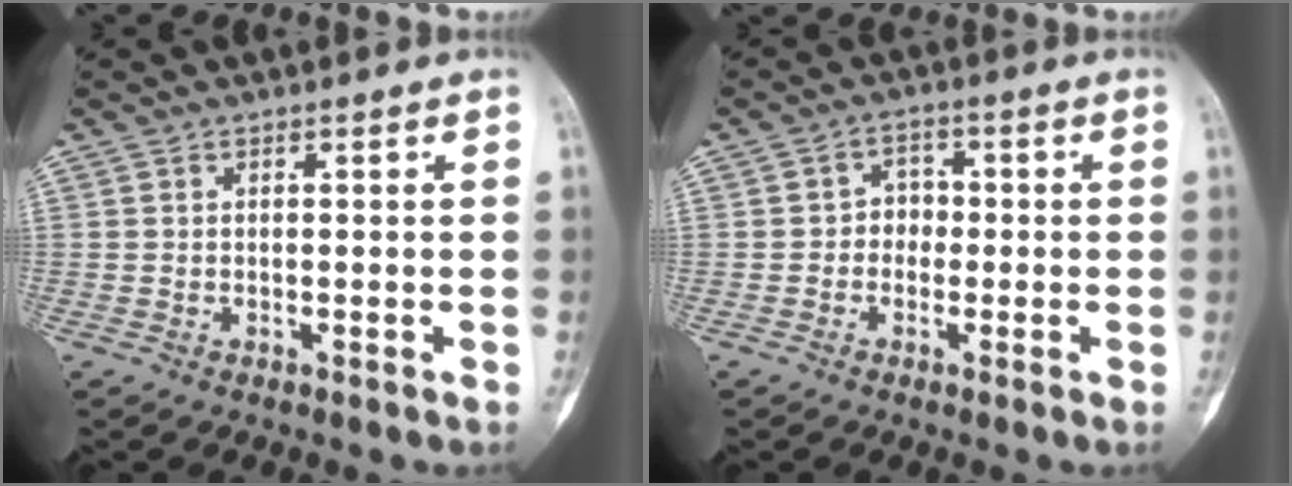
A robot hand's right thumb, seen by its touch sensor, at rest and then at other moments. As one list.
[{"total": 3.4, "force": [-0.5, 3.0, 1.5], "torque": [0.003, 0.014, -0.020]}]